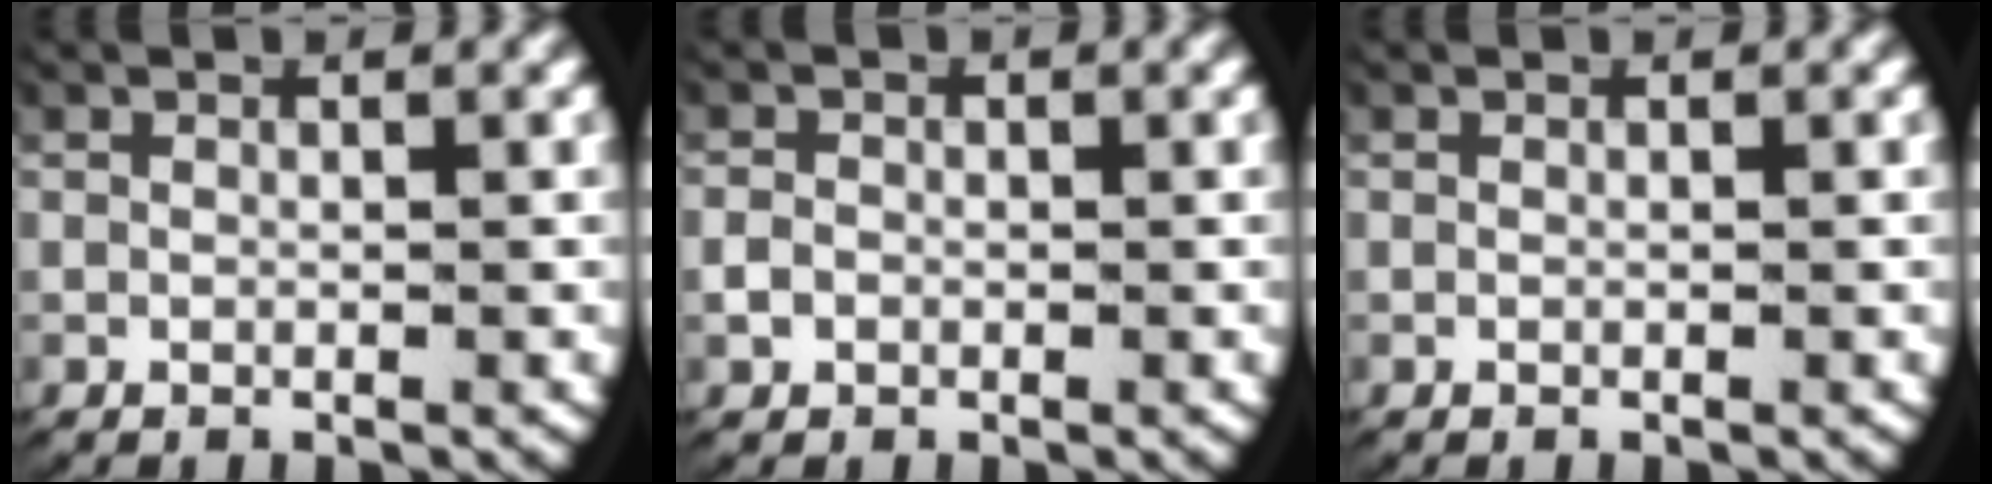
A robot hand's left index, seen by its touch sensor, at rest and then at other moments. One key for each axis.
{"total": 1.3, "fx": -0.5, "fy": 1.1, "fz": 0.5, "tx": -0.022, "ty": -0.005, "tz": -0.006}
{"total": 0.0}